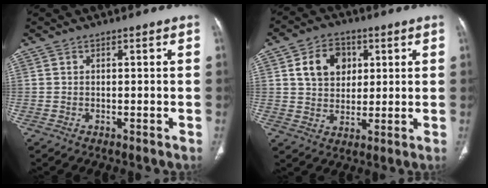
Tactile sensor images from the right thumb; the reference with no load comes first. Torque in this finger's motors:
{"motor_torque": [-0.90, 0.78, 0.83, 0.08, 0.05]}